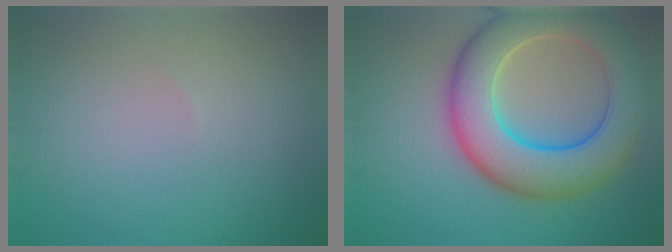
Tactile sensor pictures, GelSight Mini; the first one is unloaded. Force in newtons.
{"total": 10.3, "press": 10.3, "slide": 0.6}